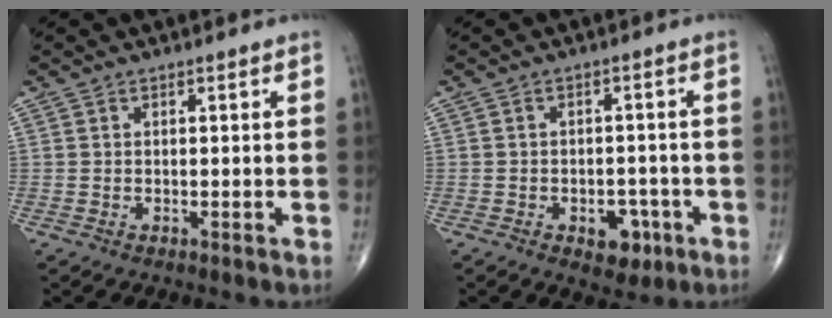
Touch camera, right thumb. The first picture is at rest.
{"total": 5.7, "force": [-2.5, 3.6, 3.6], "torque": [-0.022, 0.017, -0.027]}